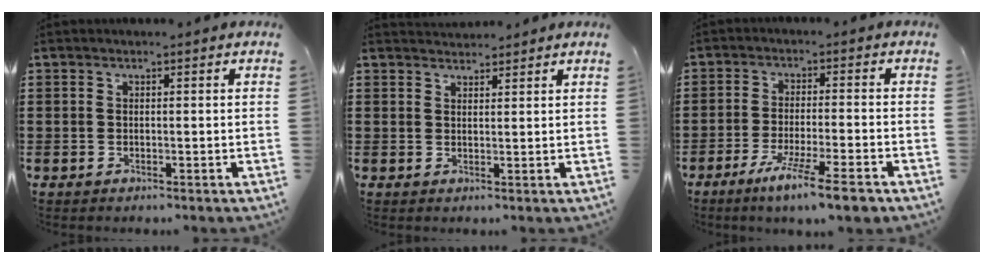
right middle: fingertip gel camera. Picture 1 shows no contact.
{"total": 1.9, "force": [1.9, 0.1, -0.4], "torque": [0.002, 0.000, 0.036]}
{"total": 7.7, "force": [-5.8, 0.1, 5.0], "torque": [-0.088, -0.010, -0.103]}